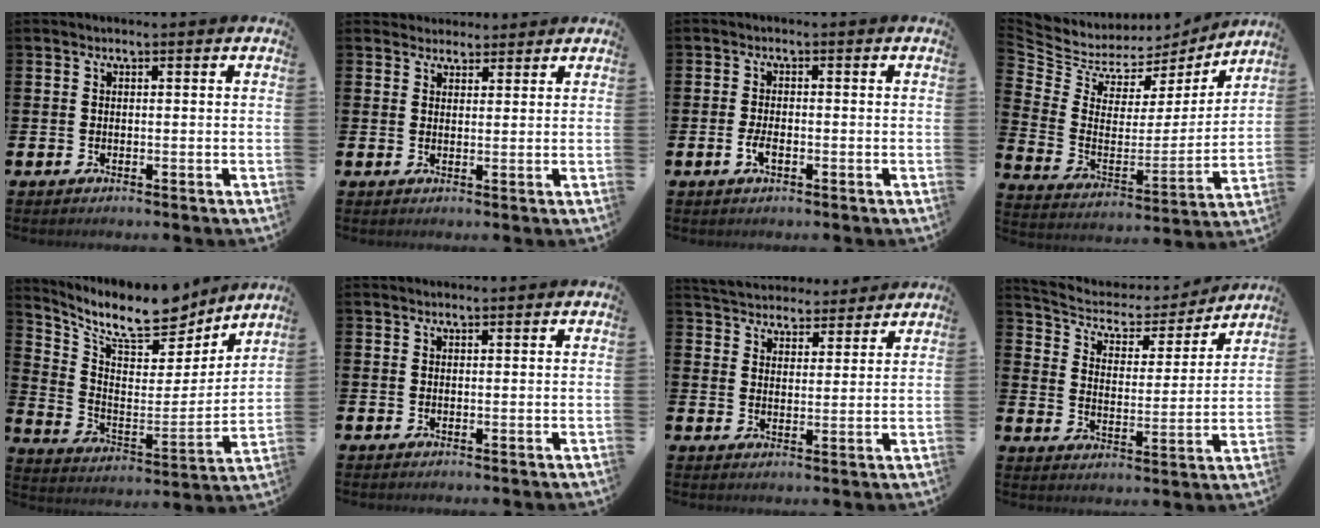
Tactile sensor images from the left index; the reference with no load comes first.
{"total": 3.0, "force": [2.8, 1.1, -0.2], "torque": [0.004, -0.008, 0.050]}
{"total": 2.1, "force": [-0.8, 0.9, 1.7], "torque": [-0.026, -0.002, -0.015]}
{"total": 6.9, "force": [6.1, 3.2, 0.7], "torque": [-0.056, -0.049, 0.103]}
{"total": 10.7, "force": [9.4, 3.0, 4.0], "torque": [-0.101, -0.072, 0.157]}
{"total": 0.7, "force": [0.7, 0.1, 0.0], "torque": [0.013, -0.004, 0.009]}
{"total": 5.0, "force": [4.8, 1.1, -0.3], "torque": [-0.015, -0.031, 0.086]}
{"total": 5.7, "force": [5.1, 2.3, 1.4], "torque": [-0.056, -0.039, 0.080]}